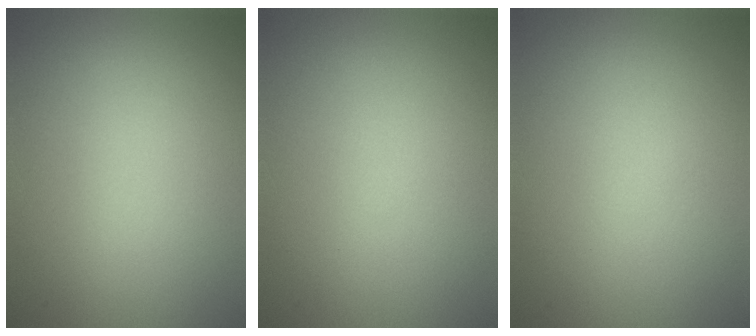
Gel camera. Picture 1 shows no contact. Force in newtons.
{"total": 0.0}
{"total": 0.0}